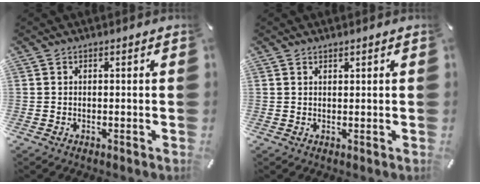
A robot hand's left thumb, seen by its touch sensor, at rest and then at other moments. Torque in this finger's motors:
{"motor_torque": [0.06, -0.36, -0.23, 0.19, -0.04]}